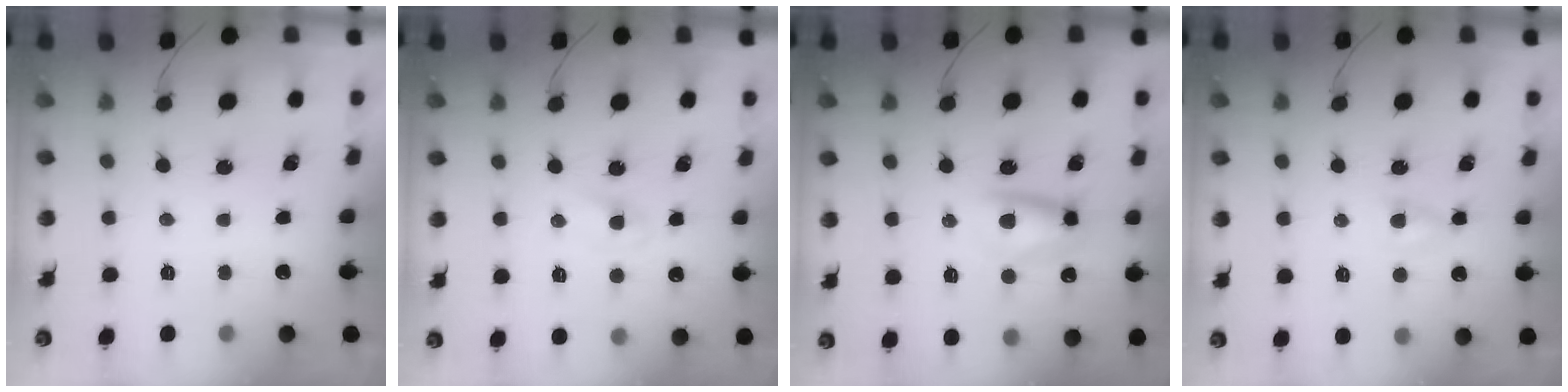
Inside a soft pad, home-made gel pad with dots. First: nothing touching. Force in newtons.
{"total": 1.9, "press": 1.8, "slide": 0.8}
{"total": 9.8, "press": 9.6, "slide": 1.9}
{"total": 2.0, "press": 1.8, "slide": 0.8}